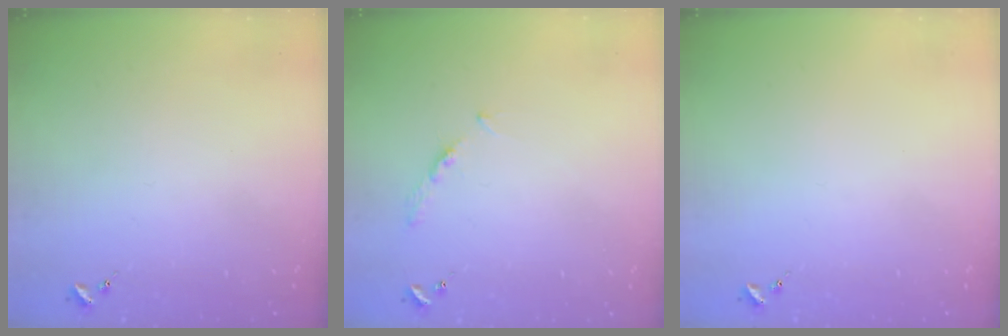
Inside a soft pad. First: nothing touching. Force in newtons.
{"total": 3.9, "press": 3.9, "slide": 0.5}
{"total": 0.0}